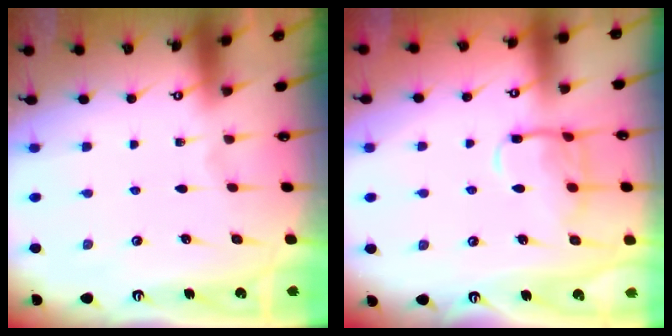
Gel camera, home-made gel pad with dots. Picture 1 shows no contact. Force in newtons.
{"total": 11.3, "press": 11.3, "slide": 0.9}